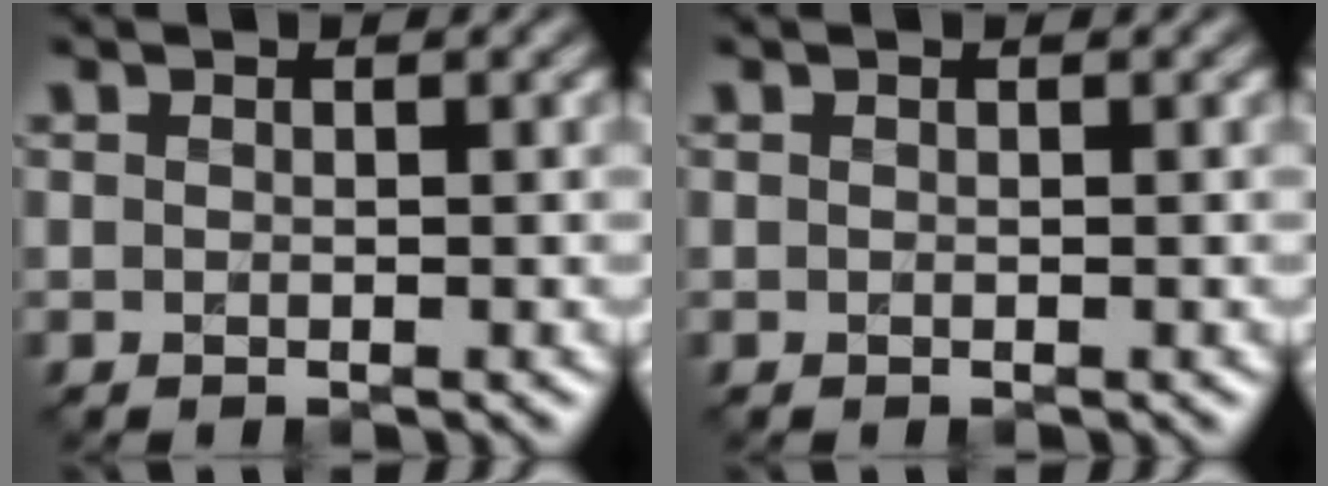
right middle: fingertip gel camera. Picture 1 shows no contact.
{"total": 0.0}